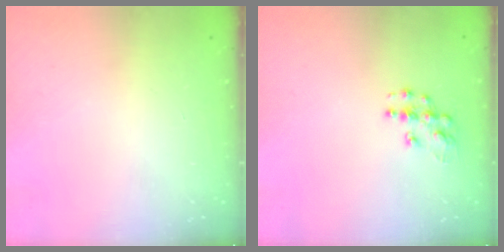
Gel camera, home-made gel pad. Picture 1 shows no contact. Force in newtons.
{"total": 8.2, "press": 8.2, "slide": 0.4}